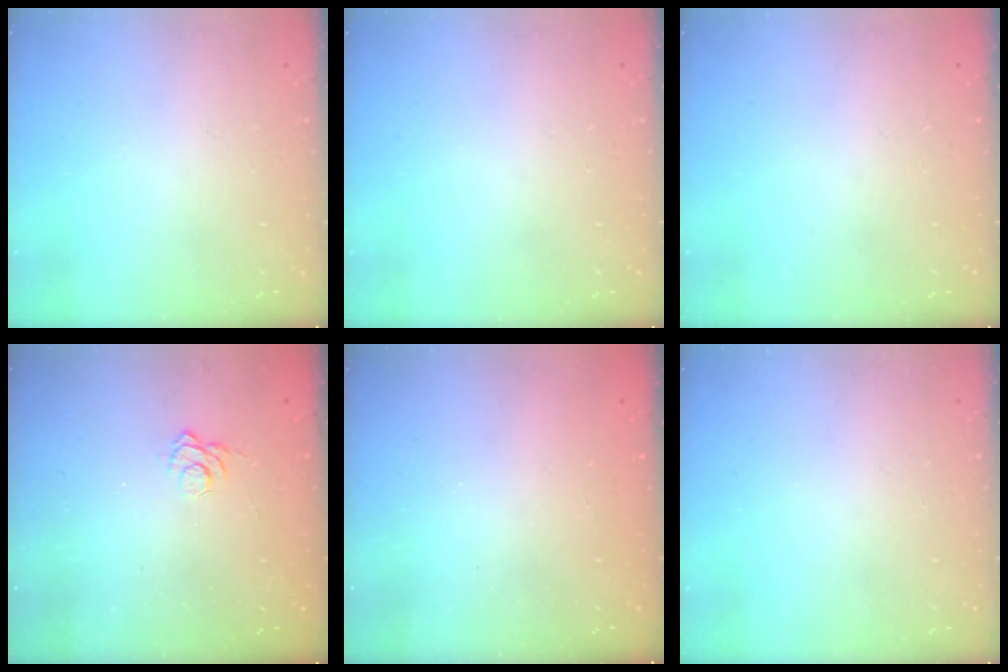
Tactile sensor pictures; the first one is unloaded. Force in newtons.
{"total": 0.0}
{"total": 0.0}
{"total": 2.6, "press": 2.3, "slide": 1.1}
{"total": 2.1, "press": 2.0, "slide": 0.7}
{"total": 0.0}